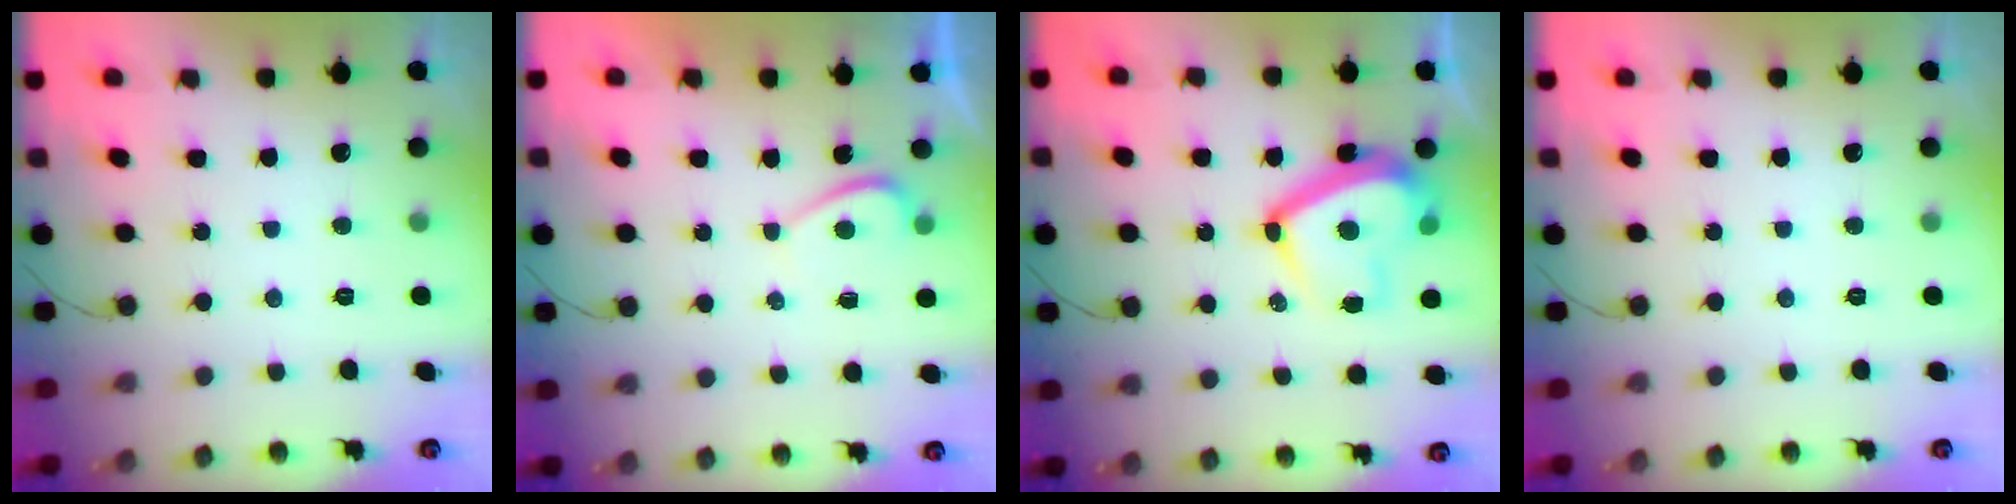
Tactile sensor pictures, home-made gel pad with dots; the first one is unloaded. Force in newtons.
{"total": 0.7, "press": 0.5, "slide": 0.5}
{"total": 14.6, "press": 14.4, "slide": 2.1}
{"total": 0.0}